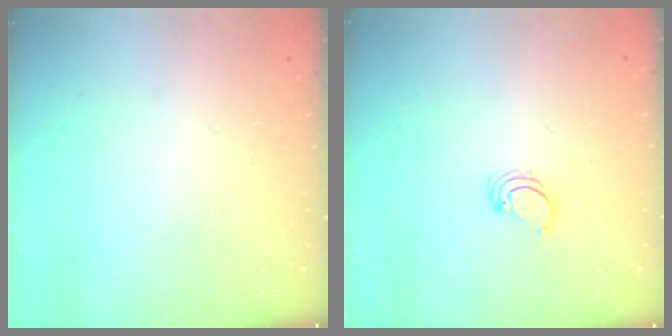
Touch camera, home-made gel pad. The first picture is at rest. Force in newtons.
{"total": 2.8, "press": 2.8, "slide": 0.2}